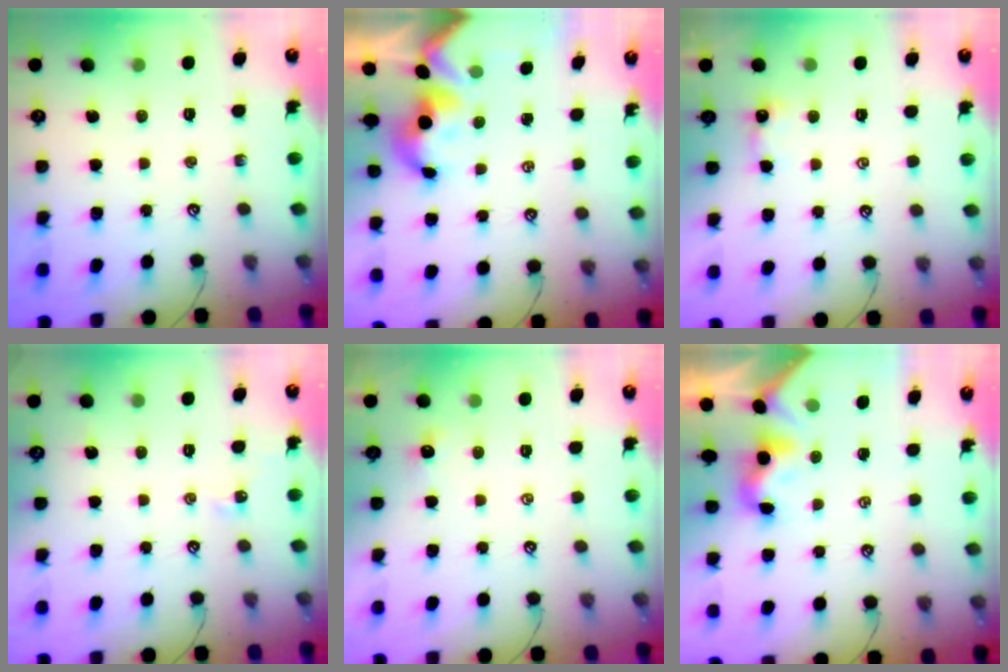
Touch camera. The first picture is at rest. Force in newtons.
{"total": 1.2, "press": 1.2, "slide": 0.1}
{"total": 0.0}
{"total": 0.6, "press": 0.5, "slide": 0.4}
{"total": 2.7, "press": 2.7, "slide": 0.2}
{"total": 2.0, "press": 2.0, "slide": 0.5}